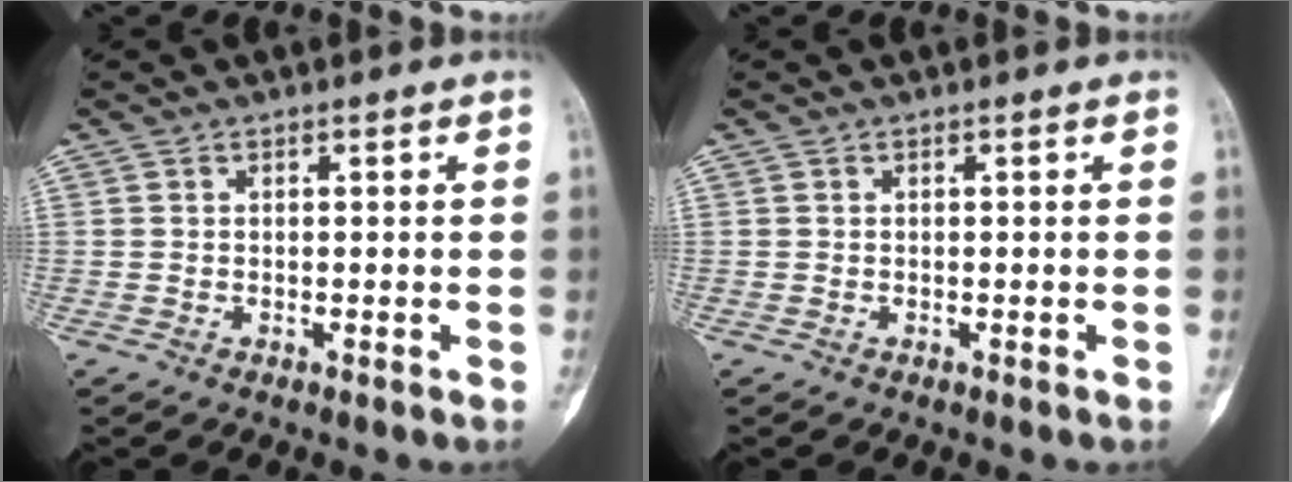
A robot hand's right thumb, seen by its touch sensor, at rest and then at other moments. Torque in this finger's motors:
{"motor_torque": [0.02, 0.22, -0.02, 0.02, 0.03]}